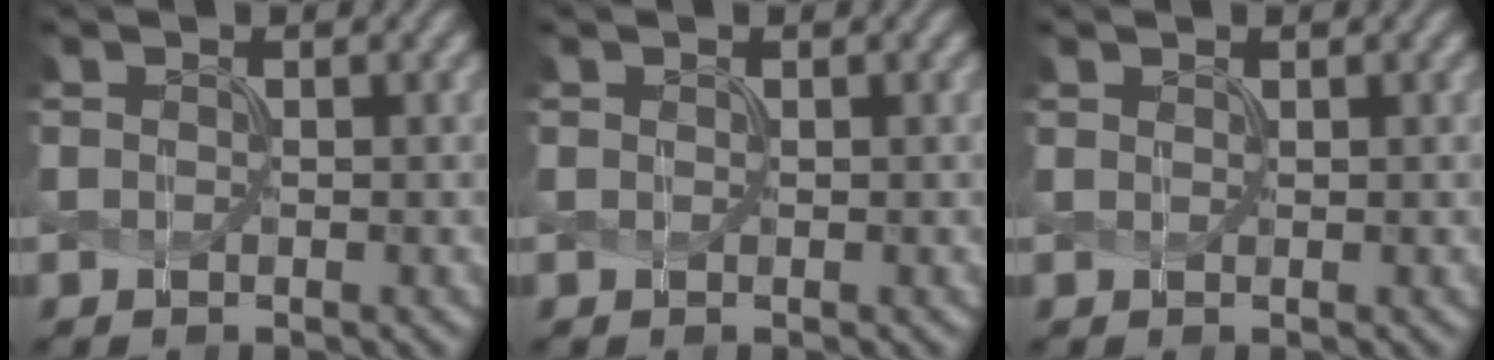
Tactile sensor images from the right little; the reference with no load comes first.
{"total": 0.9, "force": [-0.3, -0.2, -0.8], "torque": [0.014, 0.004, 0.002]}
{"total": 1.0, "force": [0.0, -0.4, -0.9], "torque": [0.015, 0.003, 0.010]}